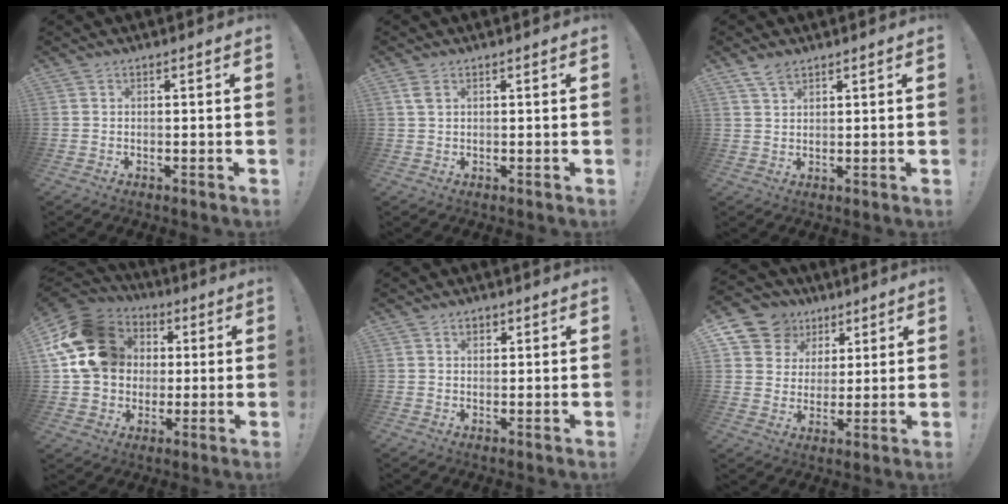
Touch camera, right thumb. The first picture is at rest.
{"total": 2.4, "force": [1.2, 1.2, 1.7], "torque": [-0.037, 0.002, 0.022]}
{"total": 4.1, "force": [3.1, 1.8, 2.1], "torque": [-0.035, -0.012, 0.057]}
{"total": 20.7, "force": [4.8, 16.9, 11.0], "torque": [-0.198, -0.003, 0.108]}
{"total": 2.1, "force": [1.0, 1.4, 1.1], "torque": [-0.016, 0.001, 0.017]}
{"total": 10.6, "force": [5.3, 8.9, 2.4], "torque": [-0.044, -0.031, 0.110]}